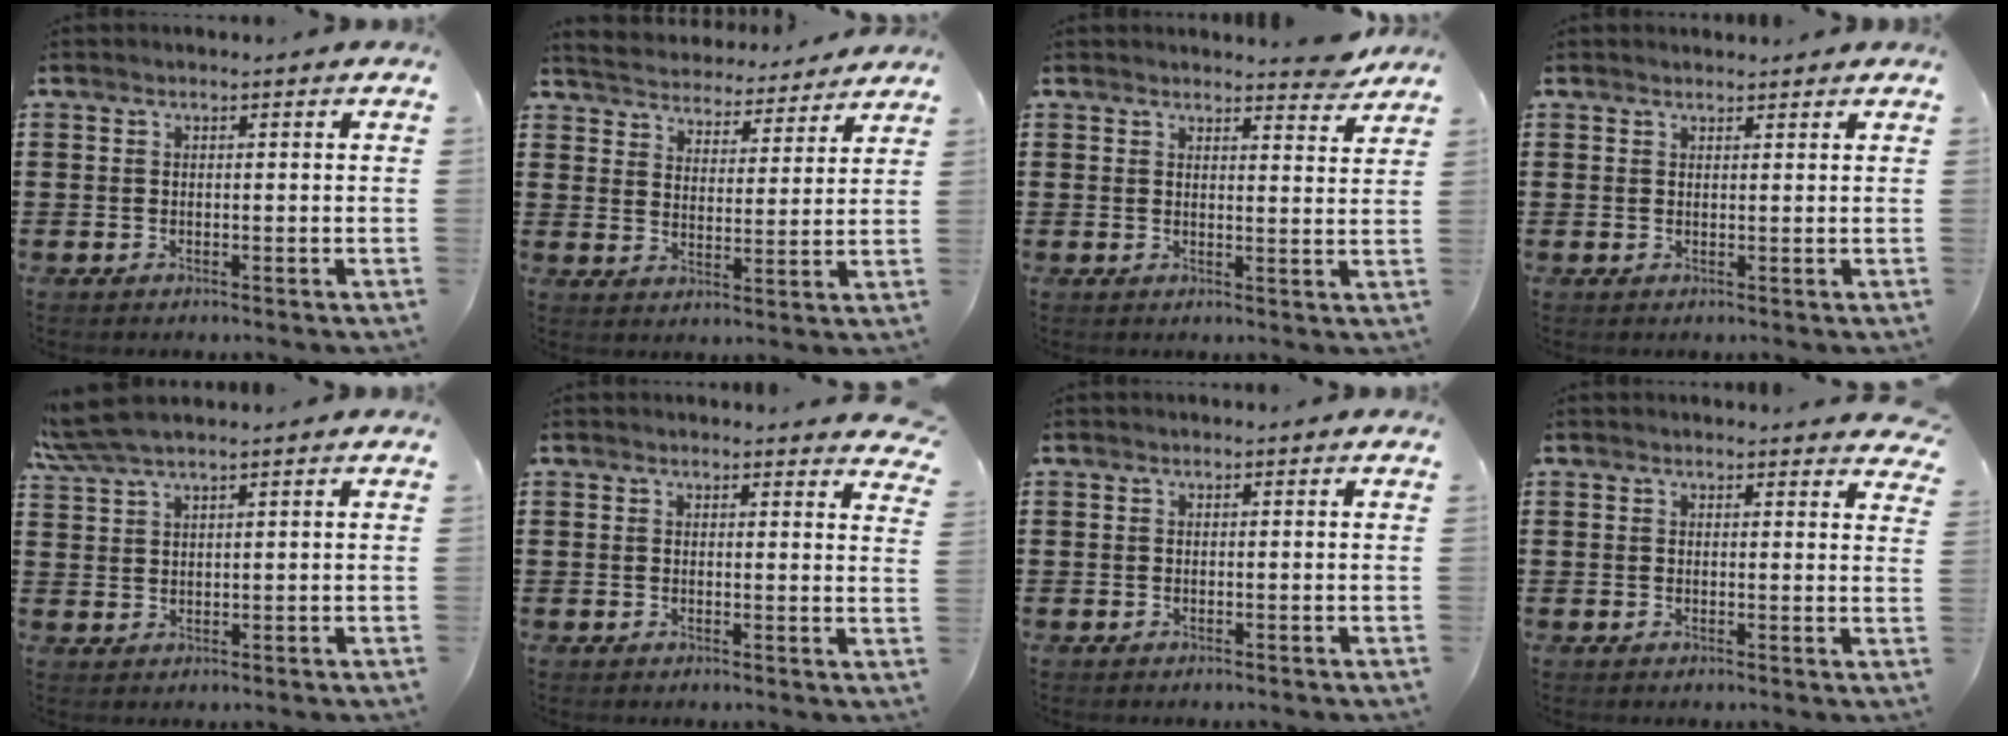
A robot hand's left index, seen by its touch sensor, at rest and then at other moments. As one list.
[{"total": 4.3, "force": [4.3, 0.0, -0.5], "torque": [-0.019, -0.036, 0.072]}, {"total": 3.7, "force": [3.6, 0.1, 1.0], "torque": [-0.013, -0.015, 0.064]}, {"total": 1.0, "force": [1.0, 0.2, 0.0], "torque": [-0.002, 0.001, 0.020]}, {"total": 4.4, "force": [3.6, 0.5, 2.5], "torque": [-0.058, 0.000, 0.067]}, {"total": 2.0, "force": [2.0, 0.1, 0.3], "torque": [-0.004, -0.006, 0.037]}, {"total": 0.0}, {"total": 1.8, "force": [1.7, 0.2, 0.3], "torque": [-0.002, -0.004, 0.033]}]